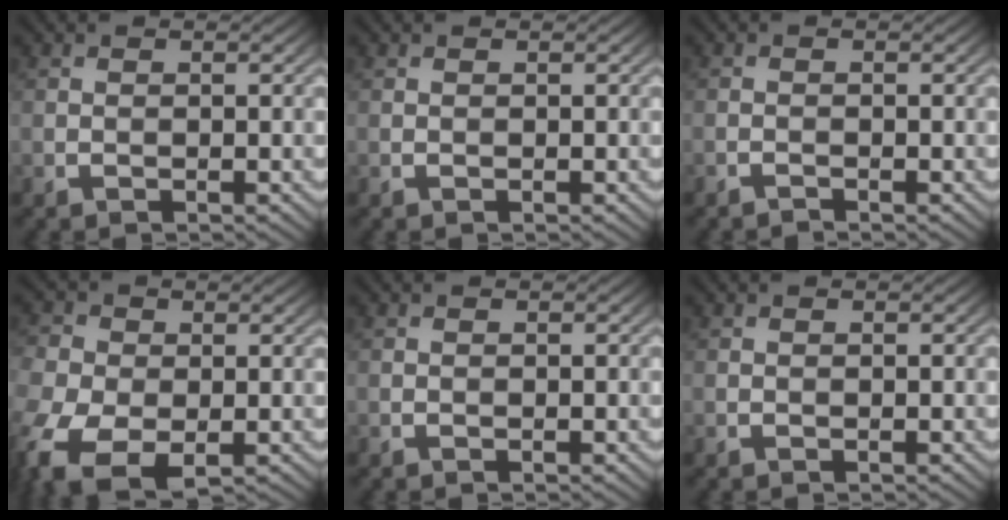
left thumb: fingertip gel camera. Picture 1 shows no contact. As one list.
[{"total": 0.0}, {"total": 0.7, "force": [-0.7, -0.1, 0.2], "torque": [-0.001, 0.005, -0.016]}, {"total": 10.3, "force": [-4.1, 6.8, 6.6], "torque": [-0.201, -0.040, -0.072]}, {"total": 0.0}, {"total": 0.0}]